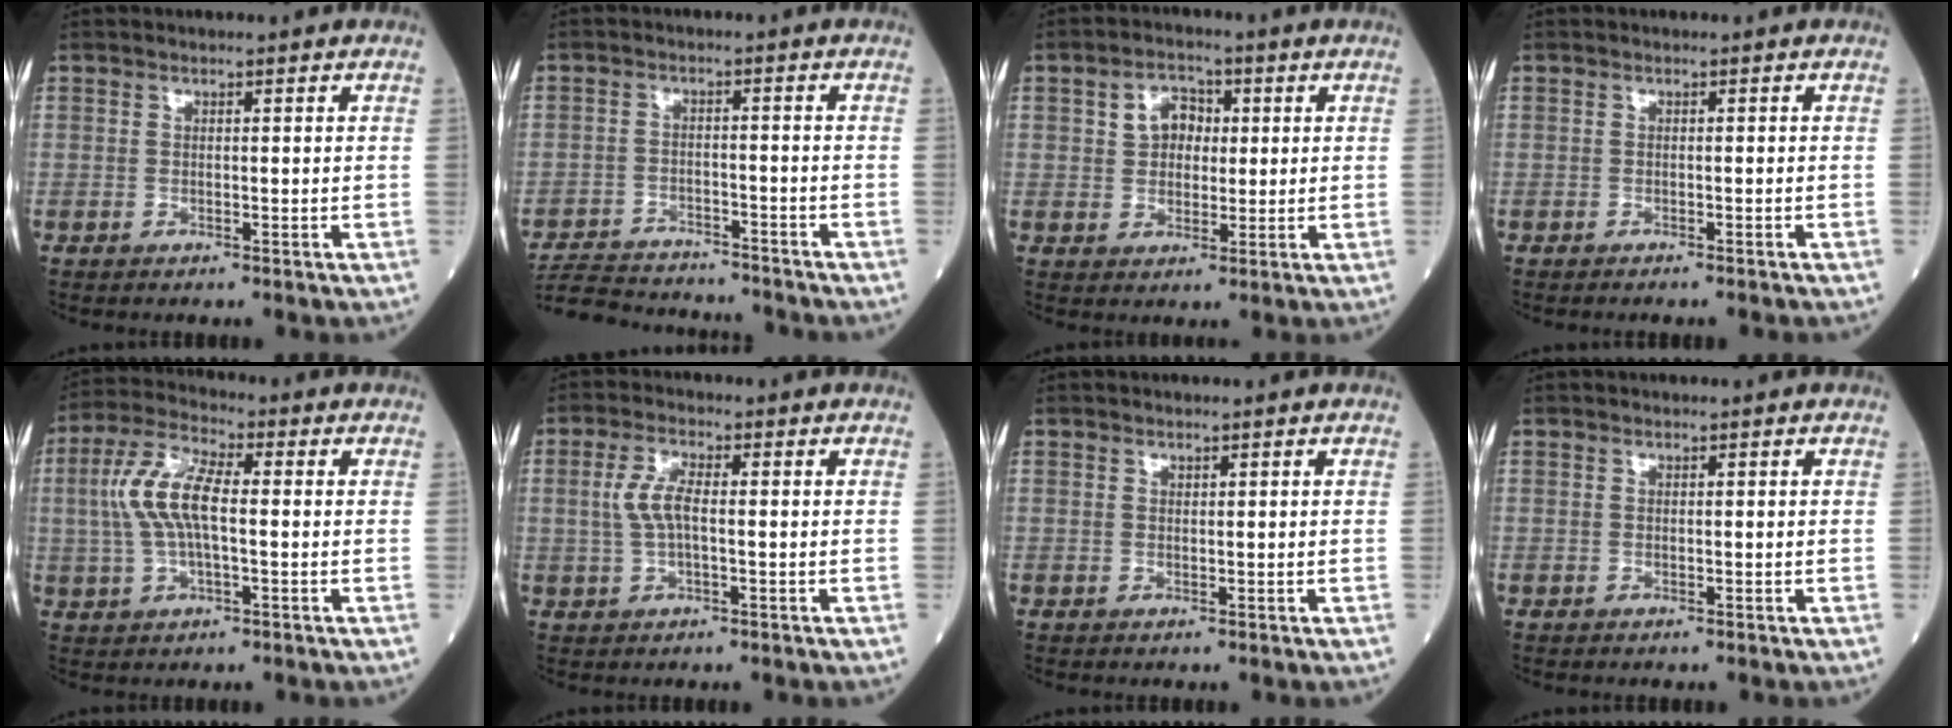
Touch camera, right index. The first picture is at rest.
{"total": 12.6, "force": [-12.0, 2.4, 3.0], "torque": [-0.059, 0.006, -0.180]}
{"total": 5.1, "force": [1.1, 3.9, 3.1], "torque": [-0.048, 0.015, 0.019]}
{"total": 2.2, "force": [-2.0, 0.0, 0.9], "torque": [-0.014, -0.002, -0.026]}
{"total": 9.8, "force": [0.4, 3.6, 9.1], "torque": [-0.203, 0.022, 0.003]}
{"total": 4.2, "force": [0.1, 1.3, 4.0], "torque": [-0.096, 0.009, 0.002]}
{"total": 0.0}
{"total": 0.0}